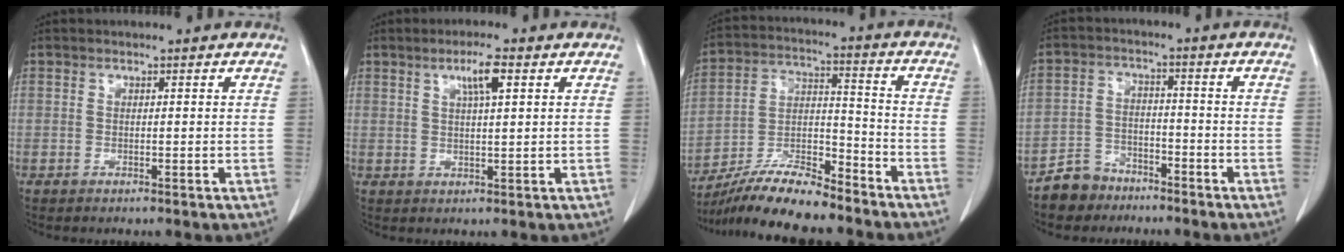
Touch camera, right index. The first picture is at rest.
{"total": 4.2, "force": [1.8, 0.3, 3.7], "torque": [-0.066, 0.002, 0.032]}
{"total": 12.9, "force": [-11.5, 2.0, 5.5], "torque": [-0.097, 0.009, -0.209]}
{"total": 5.8, "force": [-4.6, 3.5, 0.2], "torque": [0.000, 0.005, -0.088]}